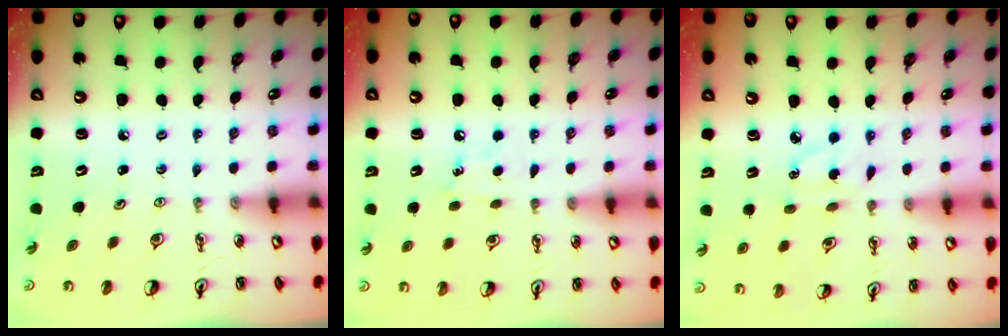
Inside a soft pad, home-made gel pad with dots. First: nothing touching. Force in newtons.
{"total": 6.7, "press": 6.7, "slide": 0.8}
{"total": 3.9, "press": 3.9, "slide": 0.5}